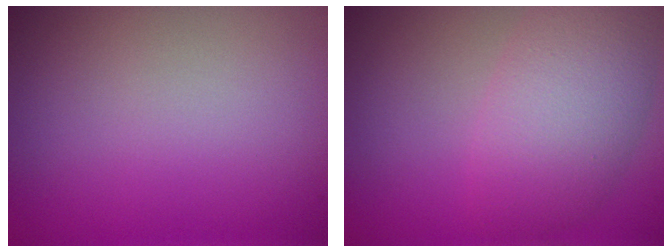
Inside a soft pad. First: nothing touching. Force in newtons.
{"total": 6.2, "press": 6.2, "slide": 0.1}